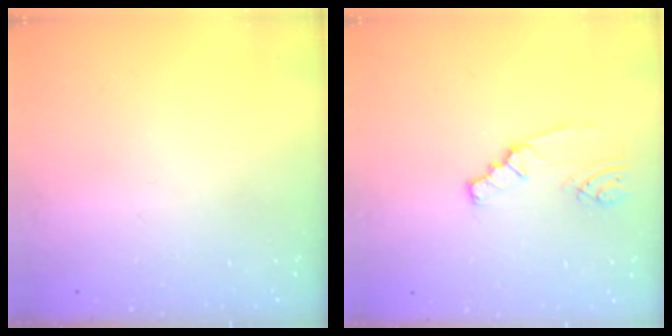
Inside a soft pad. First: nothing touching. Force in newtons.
{"total": 2.0, "press": 2.0, "slide": 0.2}